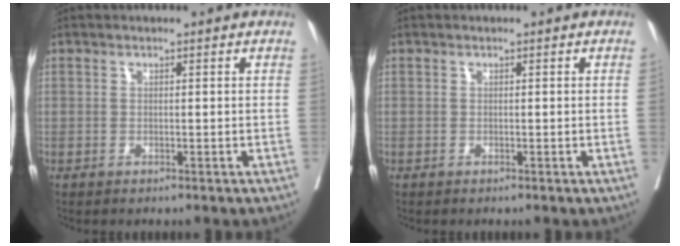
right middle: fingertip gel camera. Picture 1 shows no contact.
{"total": 0.6, "force": [0.0, -0.3, 0.6], "torque": [-0.002, 0.002, -0.001]}